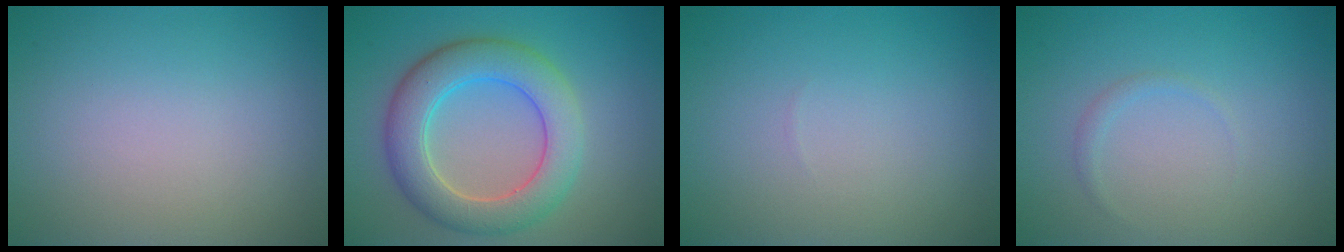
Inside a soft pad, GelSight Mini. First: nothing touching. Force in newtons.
{"total": 6.6, "press": 6.6, "slide": 0.5}
{"total": 0.0}
{"total": 0.7, "press": 0.7, "slide": 0.1}